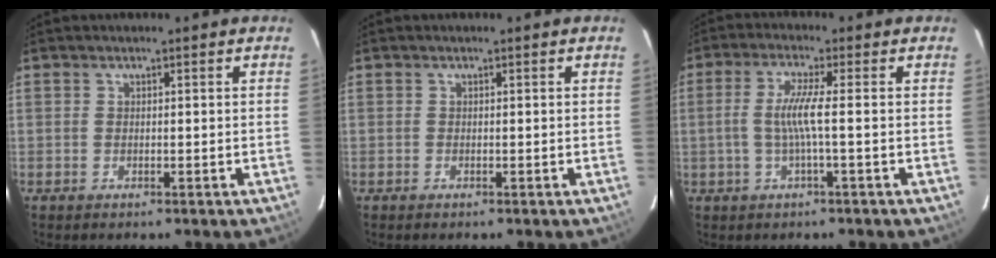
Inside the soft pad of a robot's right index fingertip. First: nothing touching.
{"total": 0.0}
{"total": 5.4, "force": [-0.7, -0.5, 5.3], "torque": [-0.113, -0.001, -0.010]}